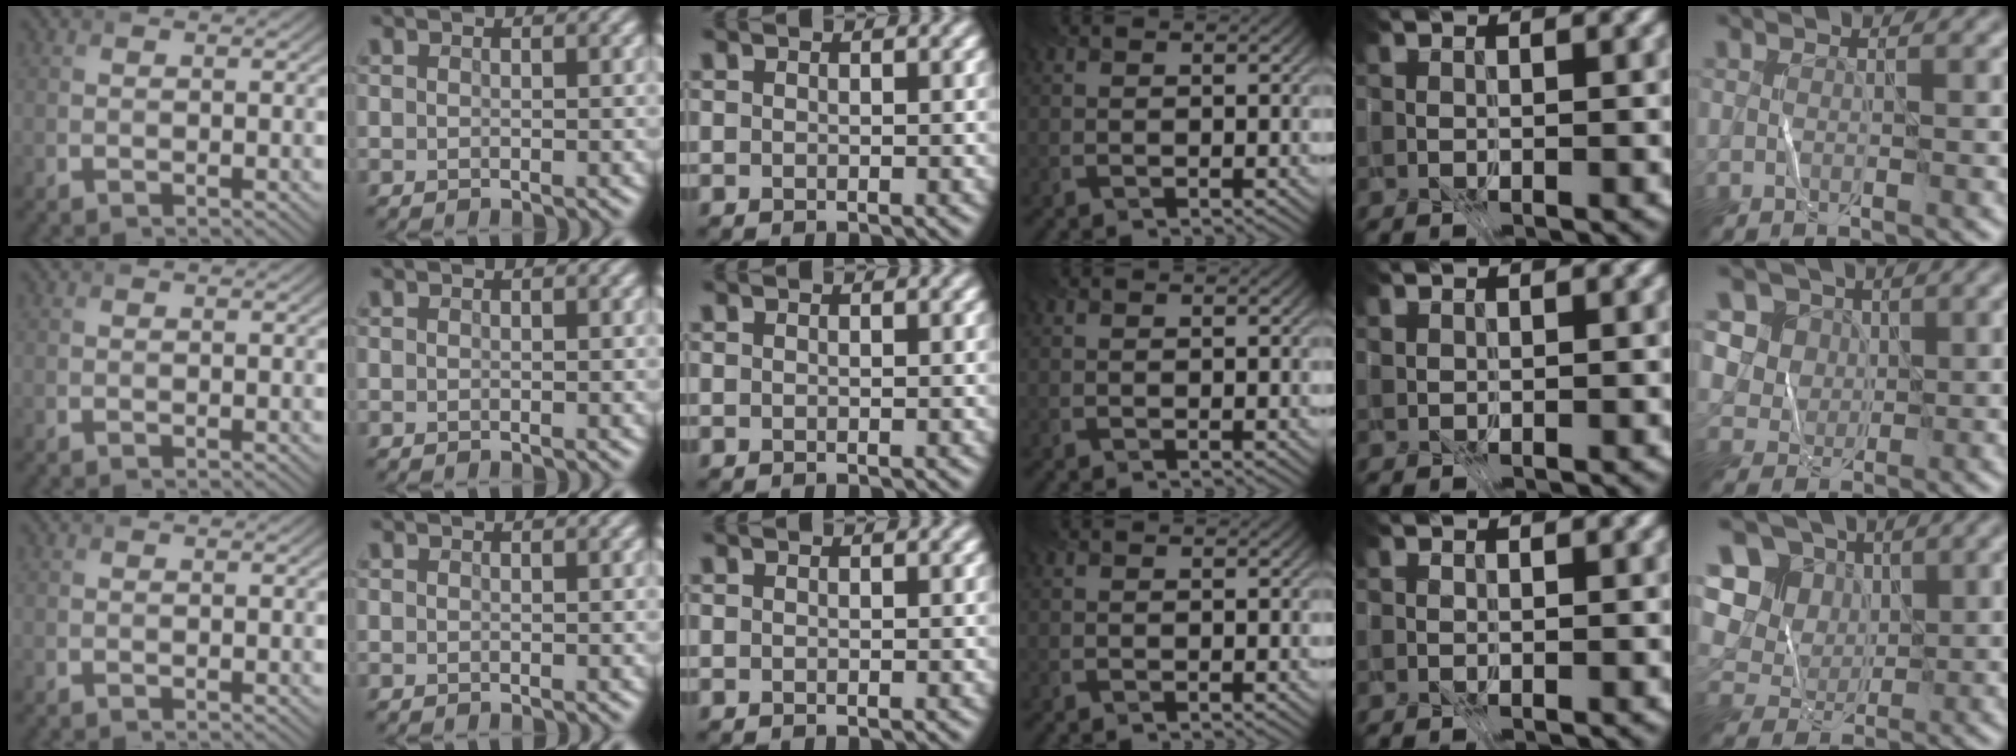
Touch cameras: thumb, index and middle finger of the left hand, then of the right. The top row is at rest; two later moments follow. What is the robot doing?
{"motion": "fold", "object": "file"}